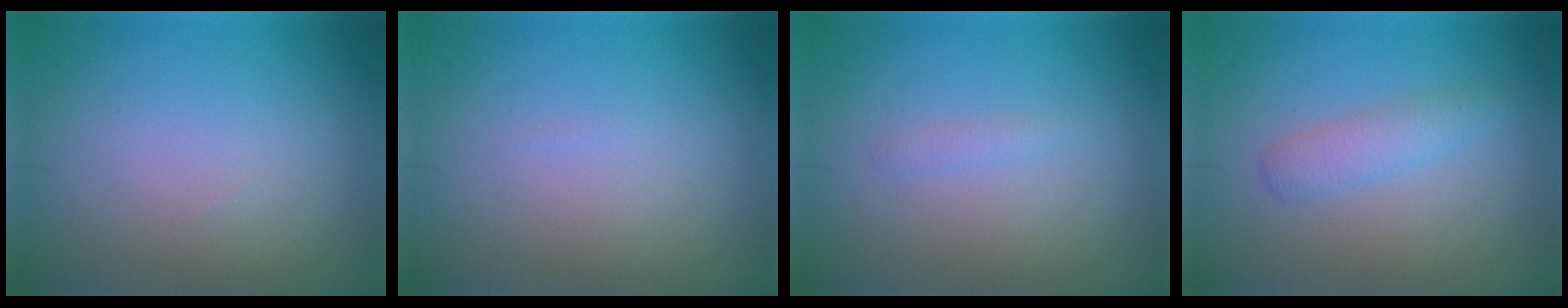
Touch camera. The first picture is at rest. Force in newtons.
{"total": 0.0}
{"total": 0.6, "press": 0.6, "slide": 0.1}
{"total": 2.0, "press": 2.0, "slide": 0.1}